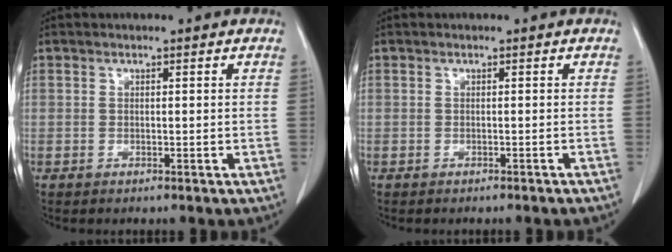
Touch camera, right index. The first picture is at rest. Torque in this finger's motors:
{"motor_torque": [0.05, 0.06, -0.02, -0.01]}